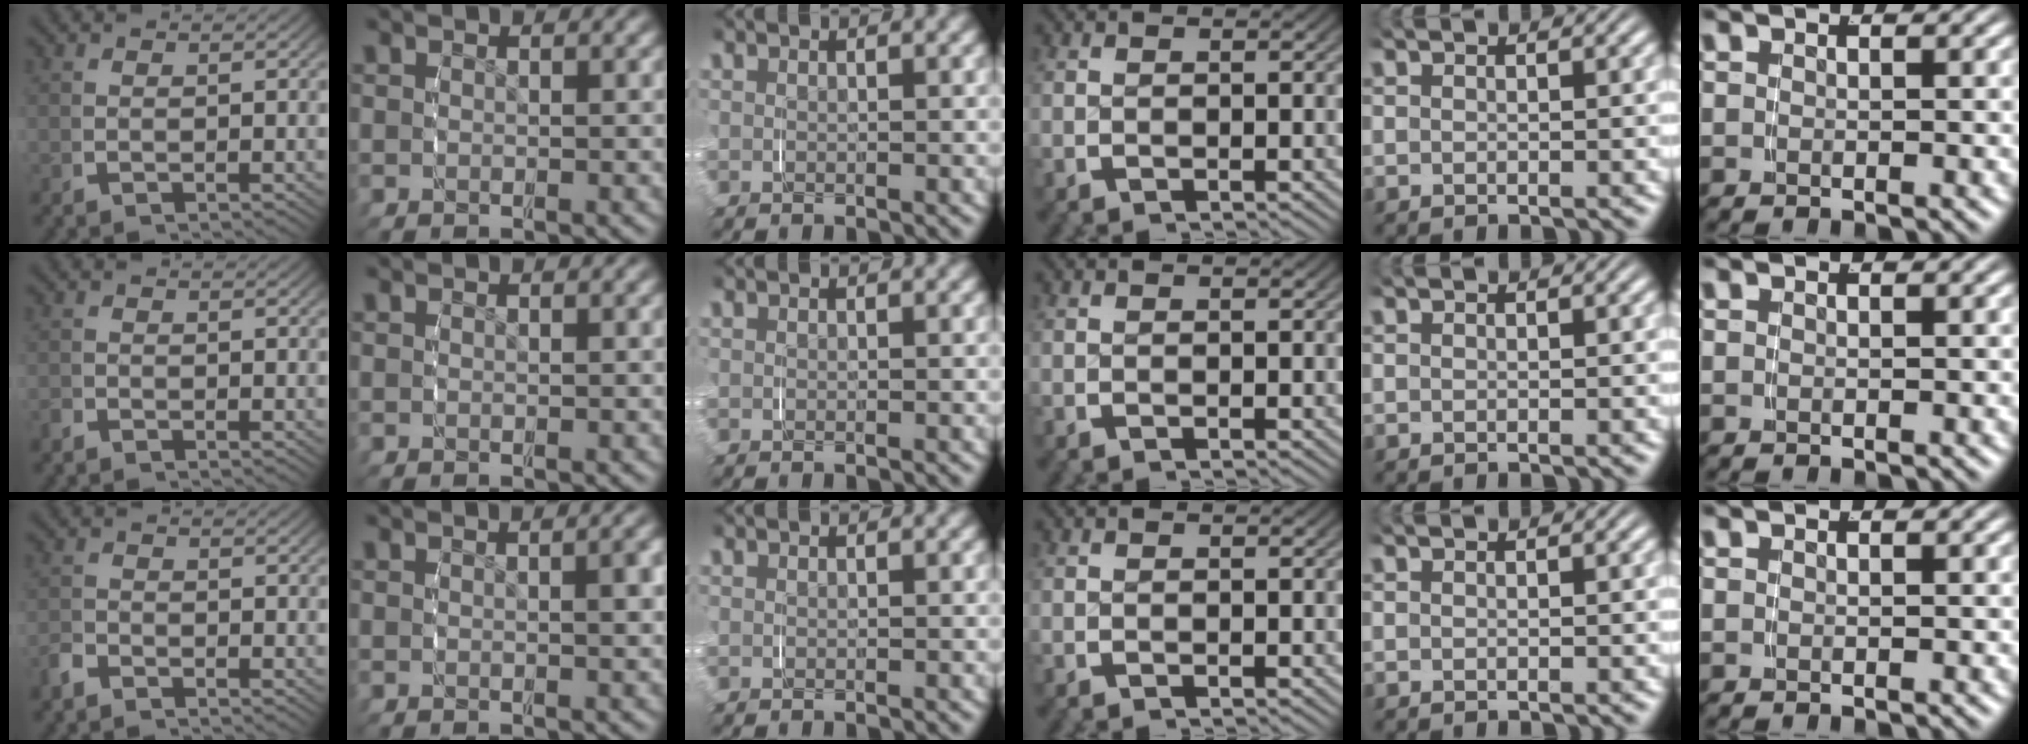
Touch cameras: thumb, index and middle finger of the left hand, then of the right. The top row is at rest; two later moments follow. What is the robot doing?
{"motion": "grasp_and_lifting", "object": "lipstick"}